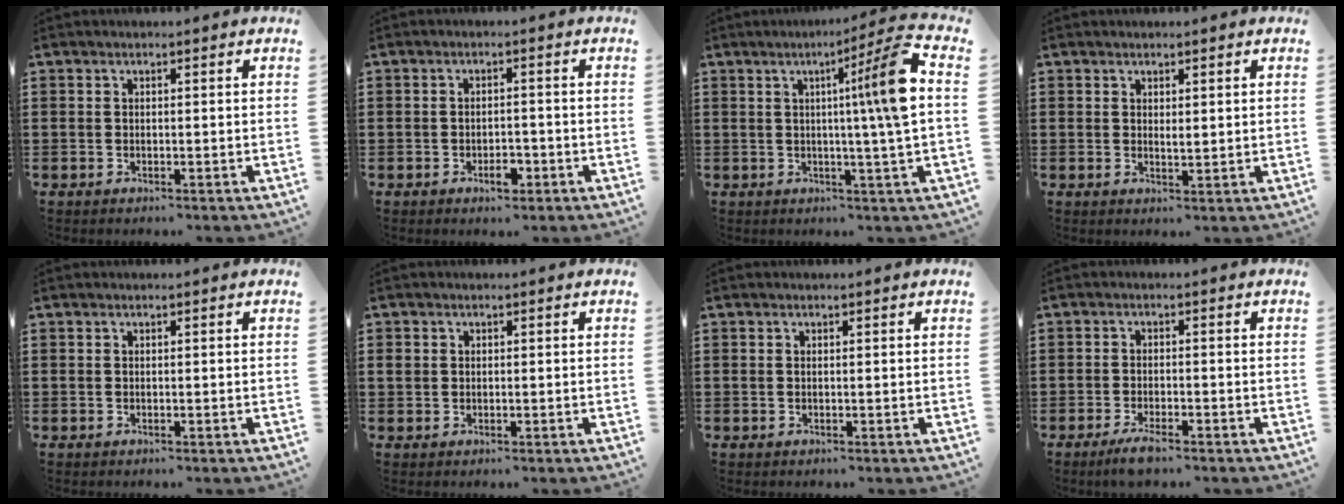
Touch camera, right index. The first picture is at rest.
{"total": 3.0, "force": [-1.5, 1.3, 2.2], "torque": [-0.039, 0.002, -0.027]}
{"total": 11.5, "force": [1.7, -0.7, 11.3], "torque": [-0.175, -0.013, 0.013]}
{"total": 1.1, "force": [0.7, 0.3, 0.9], "torque": [-0.017, 0.004, 0.011]}
{"total": 0.0}
{"total": 1.2, "force": [0.1, 1.1, 0.5], "torque": [-0.013, 0.006, 0.002]}
{"total": 0.0}
{"total": 3.0, "force": [-2.2, 0.3, 1.9], "torque": [-0.038, -0.003, -0.041]}